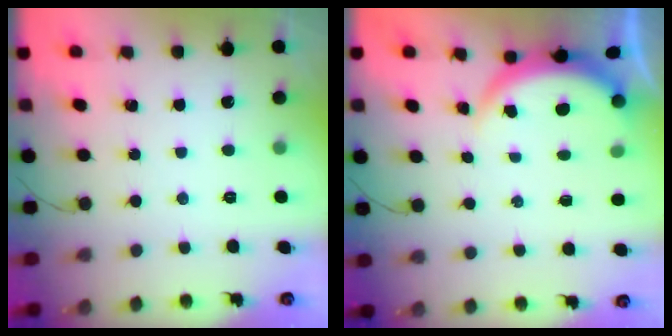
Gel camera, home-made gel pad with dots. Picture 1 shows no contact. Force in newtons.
{"total": 3.7, "press": 3.7, "slide": 0.5}